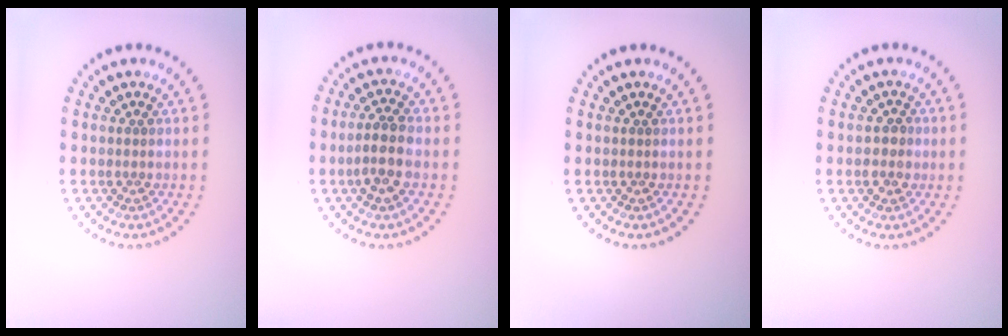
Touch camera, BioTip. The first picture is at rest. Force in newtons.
{"total": 2.8, "press": 2.7, "slide": 0.7}
{"total": 0.0}
{"total": 1.6, "press": 1.6, "slide": 0.2}